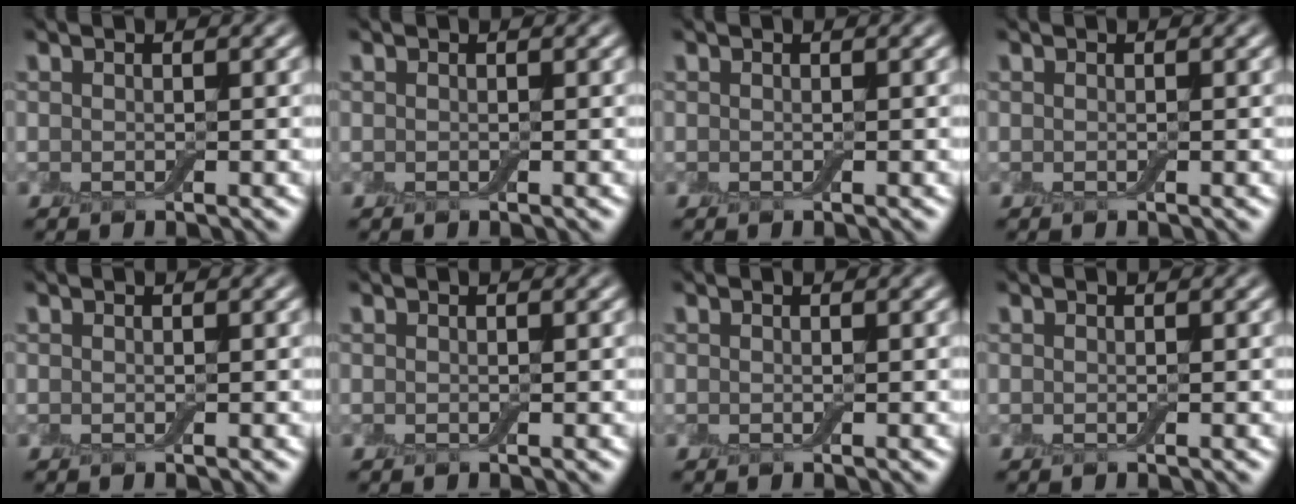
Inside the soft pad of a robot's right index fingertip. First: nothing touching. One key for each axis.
{"total": 0.0}
{"total": 0.0}
{"total": 0.0}
{"total": 0.0}
{"total": 0.0}
{"total": 0.0}
{"total": 0.0}